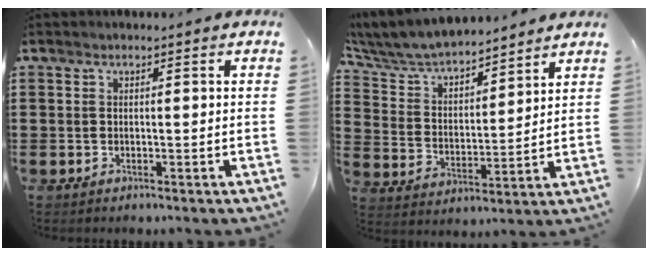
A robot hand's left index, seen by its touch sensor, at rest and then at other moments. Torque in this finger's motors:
{"motor_torque": [1.09, -1.05, 0.39, 0.21]}